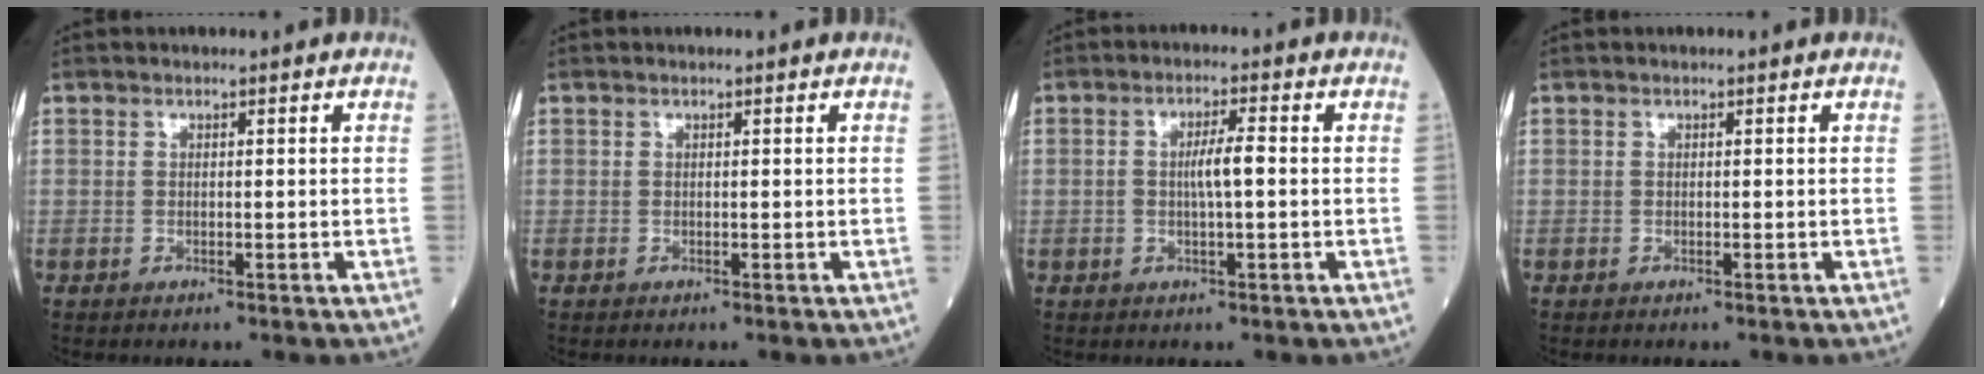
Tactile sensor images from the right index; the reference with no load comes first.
{"total": 0.0}
{"total": 3.8, "force": [-0.1, 0.4, 3.8], "torque": [-0.070, 0.005, -0.002]}
{"total": 0.0}